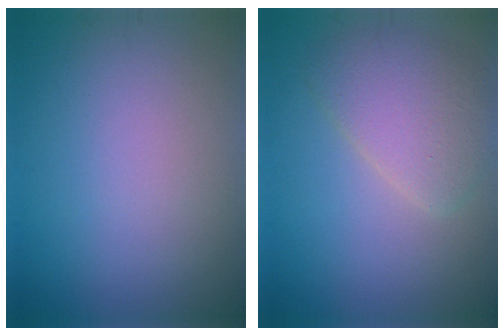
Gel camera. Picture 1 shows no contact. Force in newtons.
{"total": 3.9, "press": 3.8, "slide": 0.2}